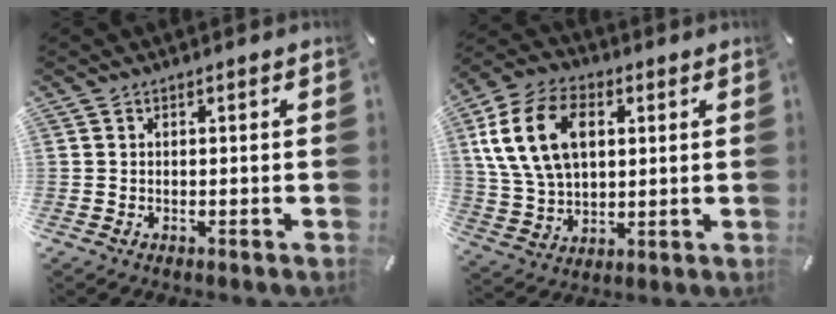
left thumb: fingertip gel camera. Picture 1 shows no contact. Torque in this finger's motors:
{"motor_torque": [2.36, 2.34, 1.56, -1.21, 0.35]}